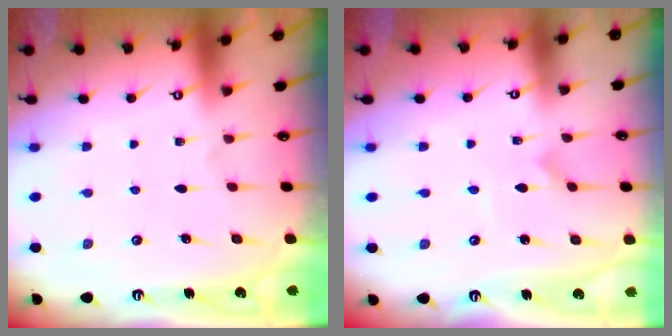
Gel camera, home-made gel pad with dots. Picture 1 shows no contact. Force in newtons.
{"total": 1.7, "press": 1.7, "slide": 0.1}